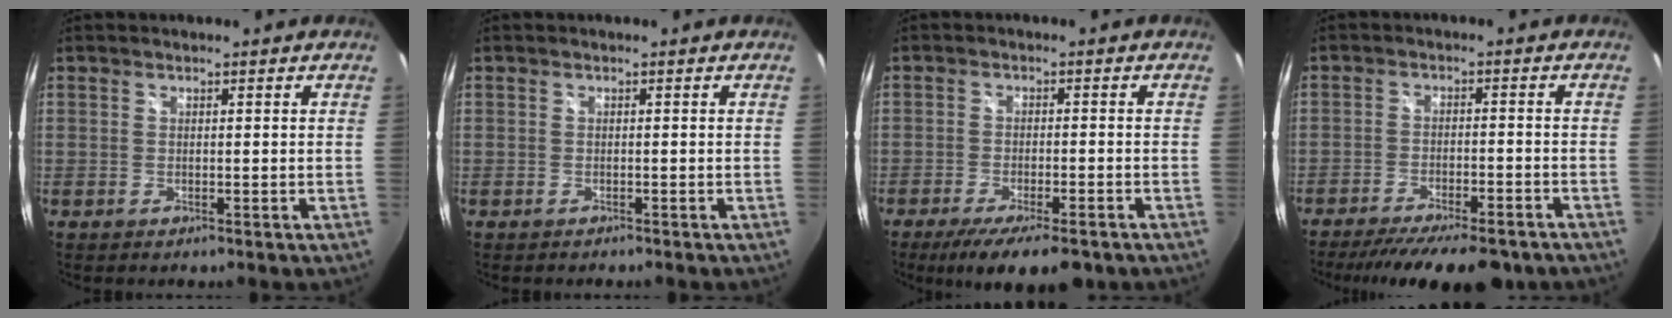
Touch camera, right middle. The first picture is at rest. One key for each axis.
{"total": 0.6, "fx": -0.5, "fy": 0.2, "fz": 0.2, "tx": -0.006, "ty": 0.000, "tz": -0.007}
{"total": 10.9, "fx": -7.8, "fy": 2.9, "fz": 7.0, "tx": -0.139, "ty": -0.030, "tz": -0.121}
{"total": 16.9, "fx": -13.6, "fy": 4.5, "fz": 8.9, "tx": -0.171, "ty": -0.033, "tz": -0.192}